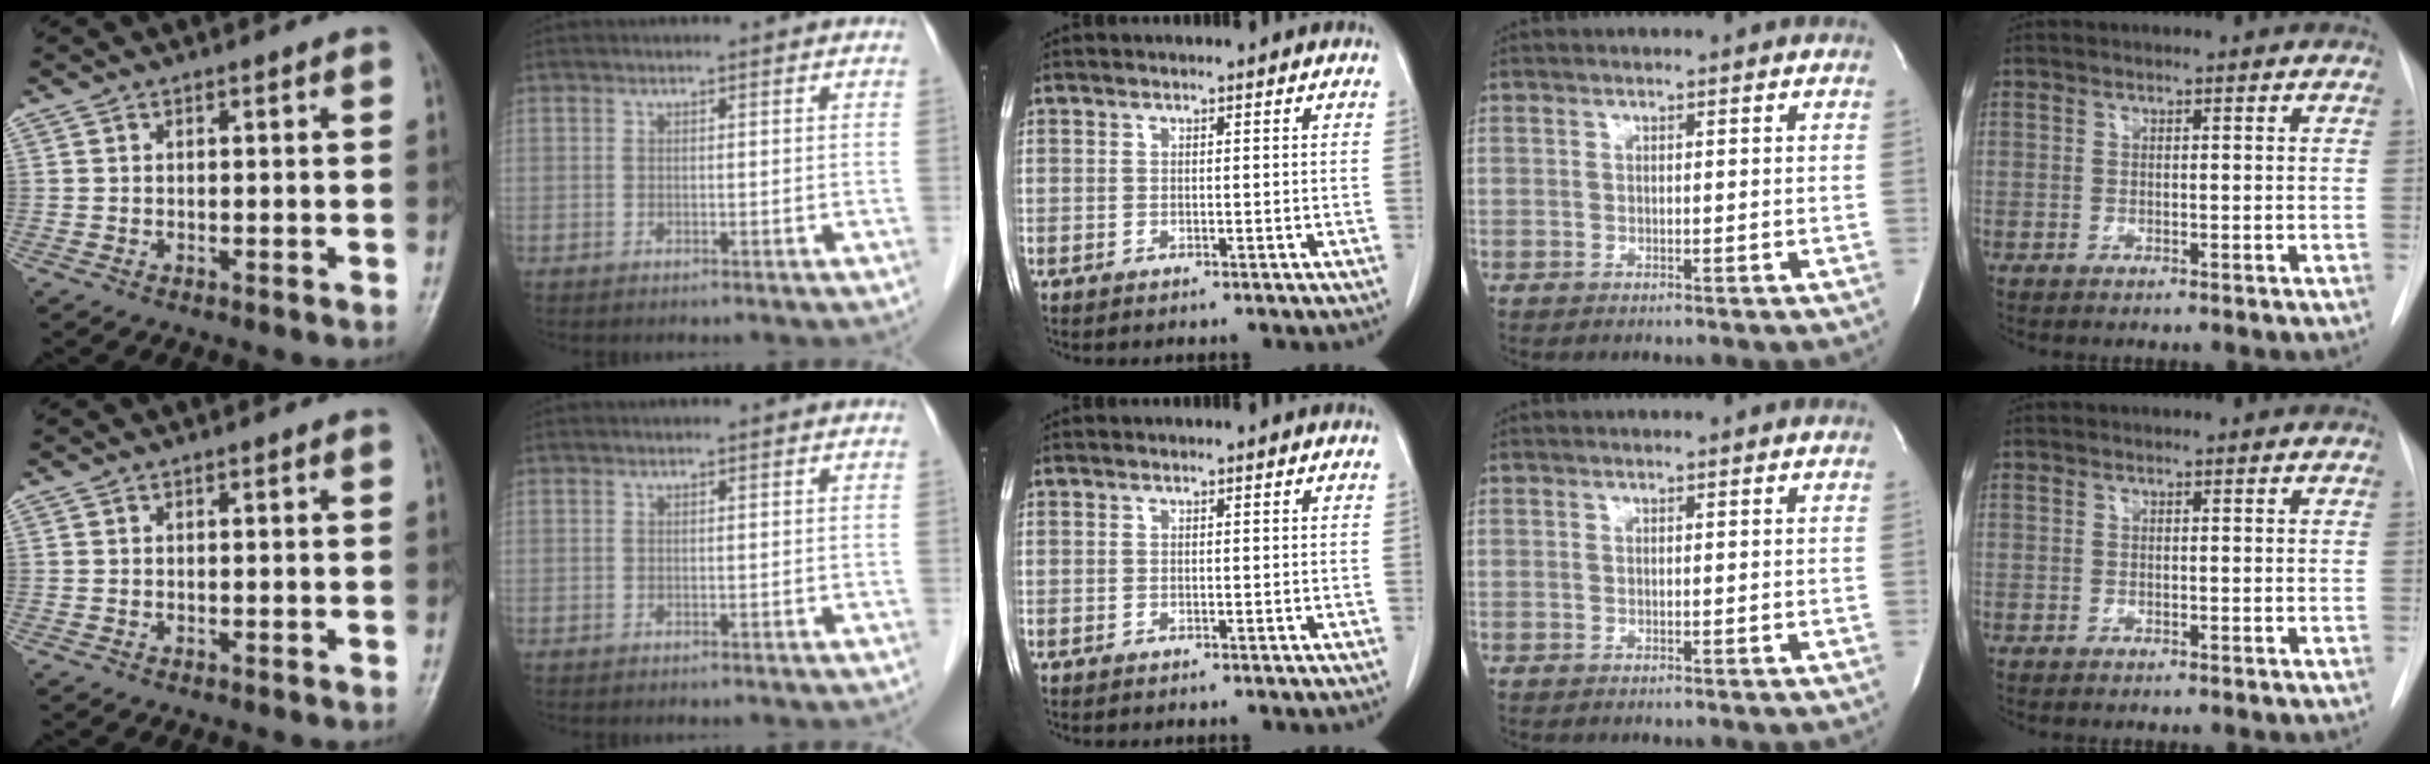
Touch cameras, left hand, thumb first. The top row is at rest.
{}